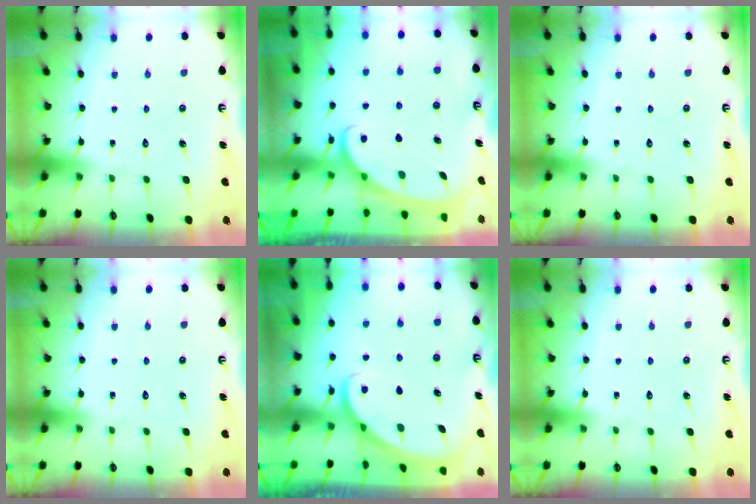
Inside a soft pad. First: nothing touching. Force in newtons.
{"total": 2.1, "press": 2.1, "slide": 0.3}
{"total": 0.0}
{"total": 0.0}
{"total": 2.2, "press": 2.2, "slide": 0.2}
{"total": 0.0}